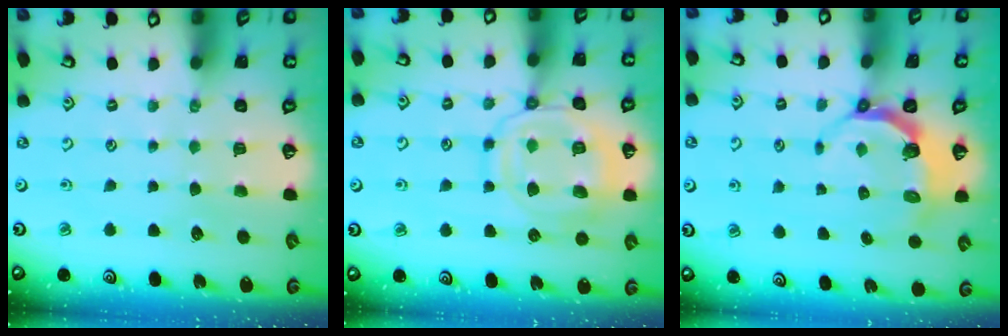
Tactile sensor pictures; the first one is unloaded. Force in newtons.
{"total": 13.4, "press": 13.3, "slide": 1.1}
{"total": 5.0, "press": 4.0, "slide": 3.0}